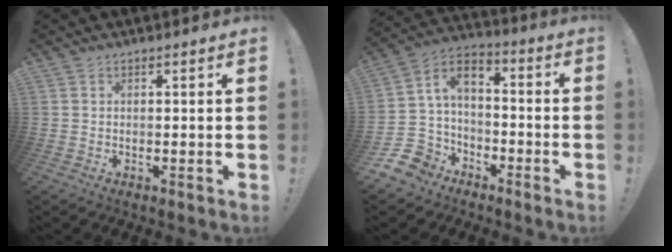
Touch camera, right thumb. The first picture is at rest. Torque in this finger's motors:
{"motor_torque": [0.35, -0.01, -0.13, 0.23, 0.06]}